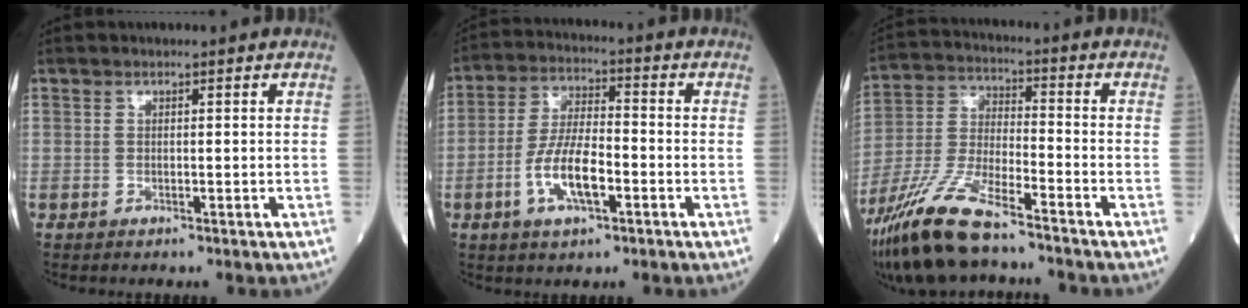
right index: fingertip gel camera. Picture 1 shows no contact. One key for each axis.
{"total": 8.9, "fx": -3.1, "fy": 2.8, "fz": 7.9, "tx": -0.158, "ty": 0.003, "tz": -0.058}
{"total": 14.1, "fx": -10.7, "fy": 2.5, "fz": 8.9, "tx": -0.192, "ty": -0.023, "tz": -0.200}